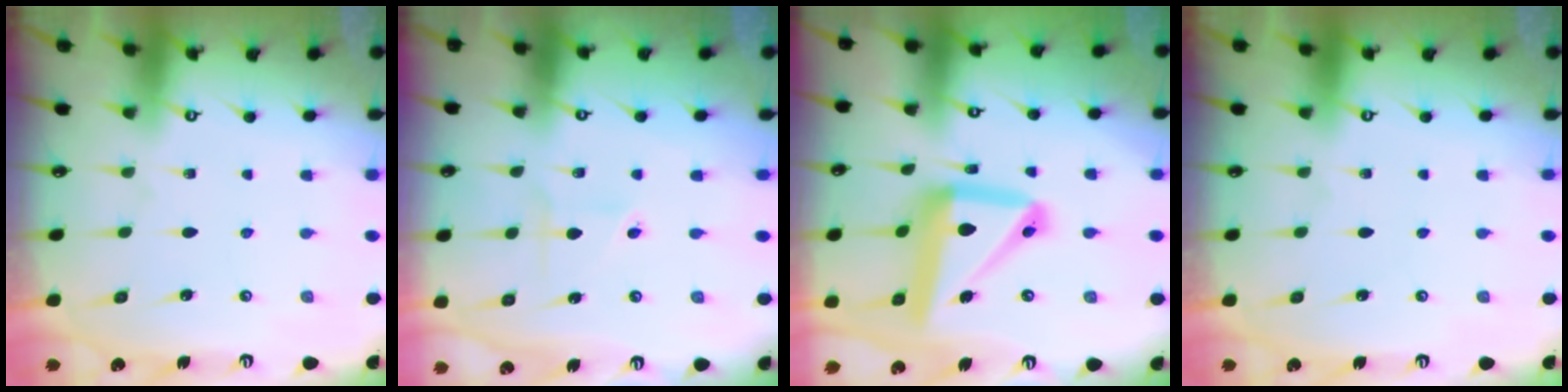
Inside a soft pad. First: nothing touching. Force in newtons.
{"total": 1.9, "press": 1.6, "slide": 0.9}
{"total": 16.1, "press": 16.0, "slide": 1.8}
{"total": 0.0}